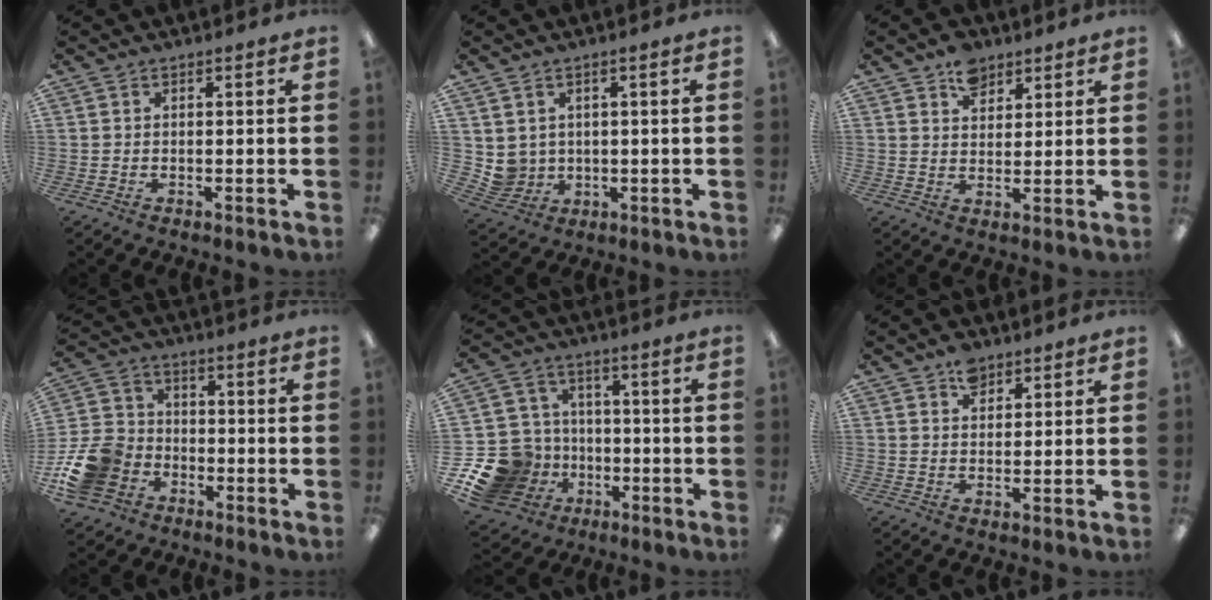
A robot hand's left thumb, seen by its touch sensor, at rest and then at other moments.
{"total": 4.6, "force": [1.8, 4.2, 0.3], "torque": [-0.031, -0.006, 0.038]}
{"total": 6.8, "force": [4.5, 4.3, 2.5], "torque": [-0.027, -0.016, 0.079]}
{"total": 14.0, "force": [-6.1, 11.0, 6.2], "torque": [-0.129, 0.052, -0.105]}
{"total": 18.0, "force": [-7.1, 15.0, 6.9], "torque": [-0.146, 0.049, -0.096]}
{"total": 5.0, "force": [3.3, 3.1, 2.0], "torque": [-0.017, -0.010, 0.055]}